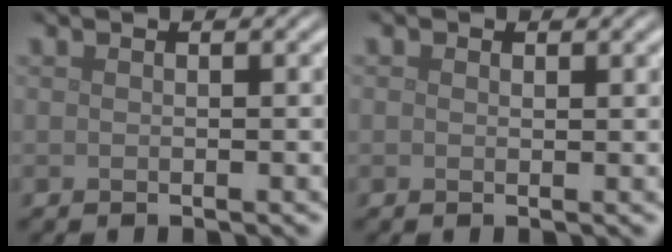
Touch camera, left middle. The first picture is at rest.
{"total": 0.5, "force": [0.3, 0.3, 0.3], "torque": [-0.003, -0.002, 0.004]}